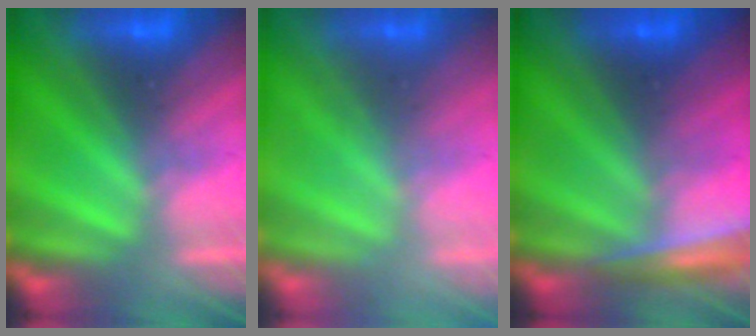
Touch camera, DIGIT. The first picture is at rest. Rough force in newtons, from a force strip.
{"total": 2.2}
{"total": 2.9}